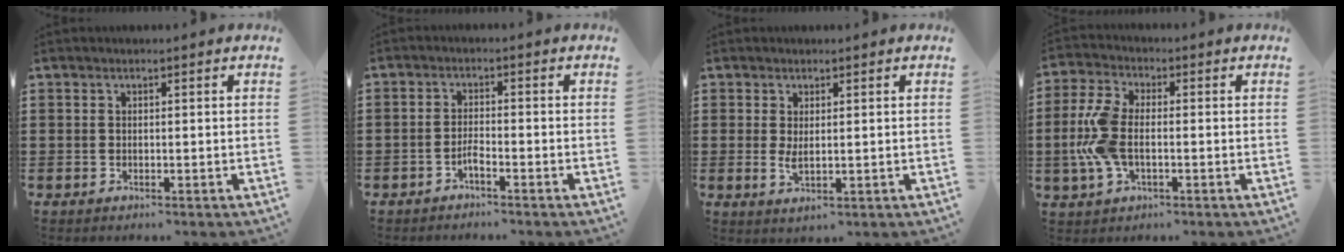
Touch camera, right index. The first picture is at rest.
{"total": 1.8, "force": [-1.5, 0.3, 1.0], "torque": [-0.020, 0.002, -0.028]}
{"total": 2.4, "force": [0.7, 0.8, 2.2], "torque": [-0.050, -0.001, 0.011]}
{"total": 8.3, "force": [-1.1, 4.4, 6.9], "torque": [-0.178, -0.007, -0.028]}